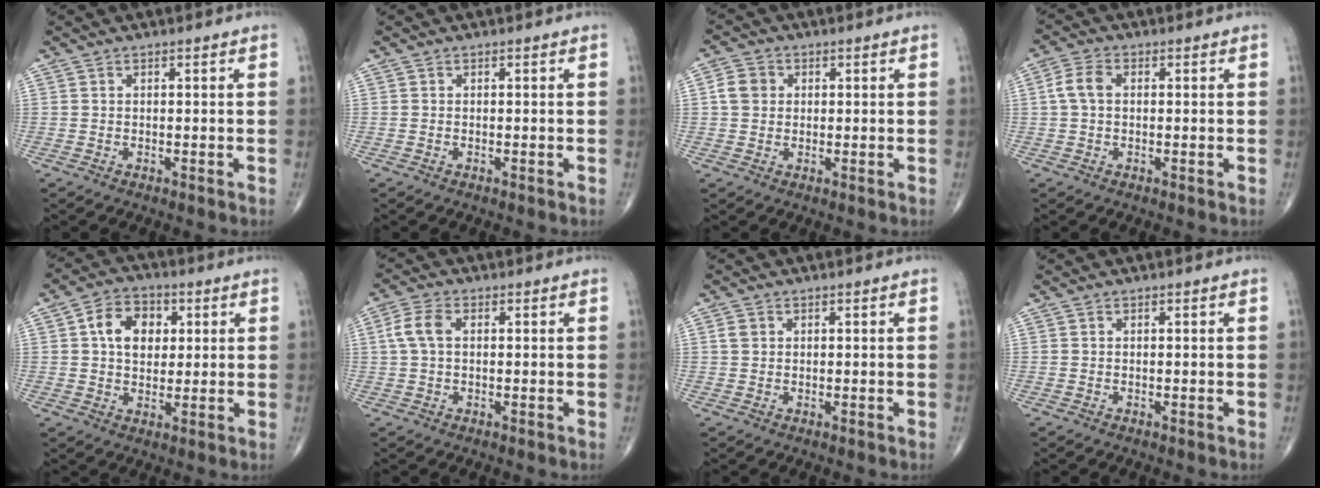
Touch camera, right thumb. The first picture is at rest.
{"total": 0.0}
{"total": 4.1, "force": [0.6, 3.6, 1.9], "torque": [-0.026, 0.007, 0.005]}
{"total": 4.2, "force": [0.5, 2.7, 3.3], "torque": [-0.073, 0.013, 0.005]}
{"total": 9.0, "force": [2.1, 6.6, 5.7], "torque": [-0.065, 0.005, 0.029]}
{"total": 5.0, "force": [0.8, 2.9, 4.0], "torque": [-0.094, 0.014, 0.014]}
{"total": 1.5, "force": [0.4, 1.3, 0.7], "torque": [-0.011, 0.003, 0.009]}
{"total": 0.0}